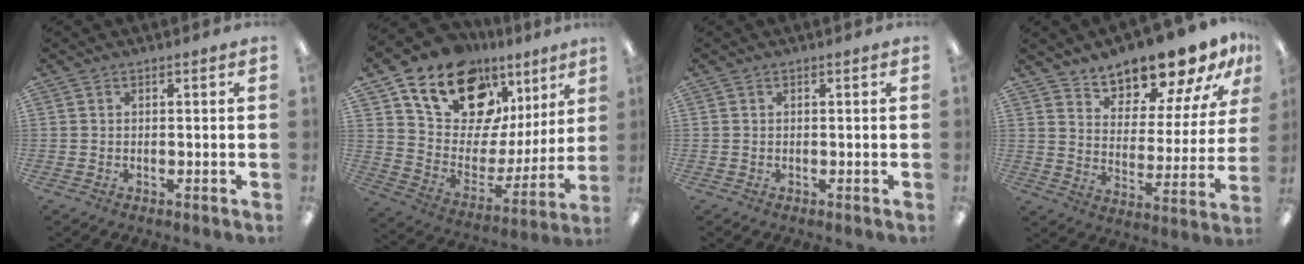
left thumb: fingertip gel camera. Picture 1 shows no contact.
{"total": 18.7, "force": [13.8, 10.1, 7.6], "torque": [-0.148, -0.090, 0.249]}
{"total": 0.0}
{"total": 14.6, "force": [13.4, 4.2, 4.3], "torque": [-0.067, -0.110, 0.234]}